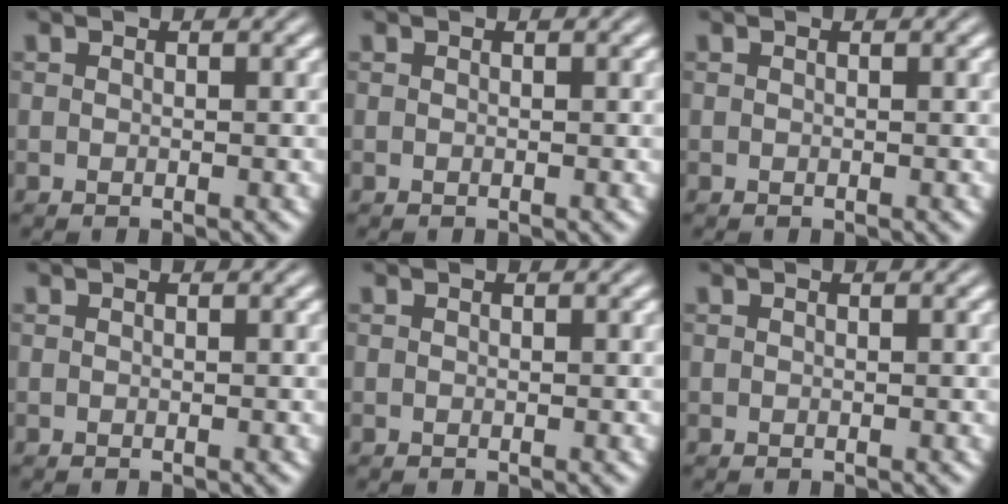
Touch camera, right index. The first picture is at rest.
{"total": 0.0}
{"total": 0.0}
{"total": 0.0}
{"total": 0.0}
{"total": 0.0}